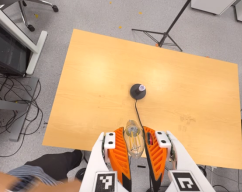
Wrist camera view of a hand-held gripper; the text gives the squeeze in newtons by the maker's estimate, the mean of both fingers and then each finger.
{"total": 18.9, "left": 22.3, "right": 15.5}